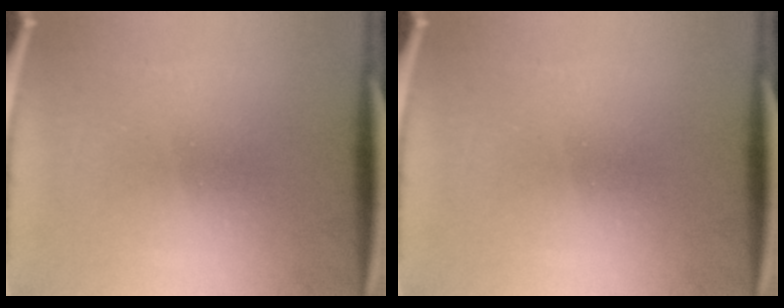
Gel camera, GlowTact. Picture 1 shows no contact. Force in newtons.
{"total": 0.0}